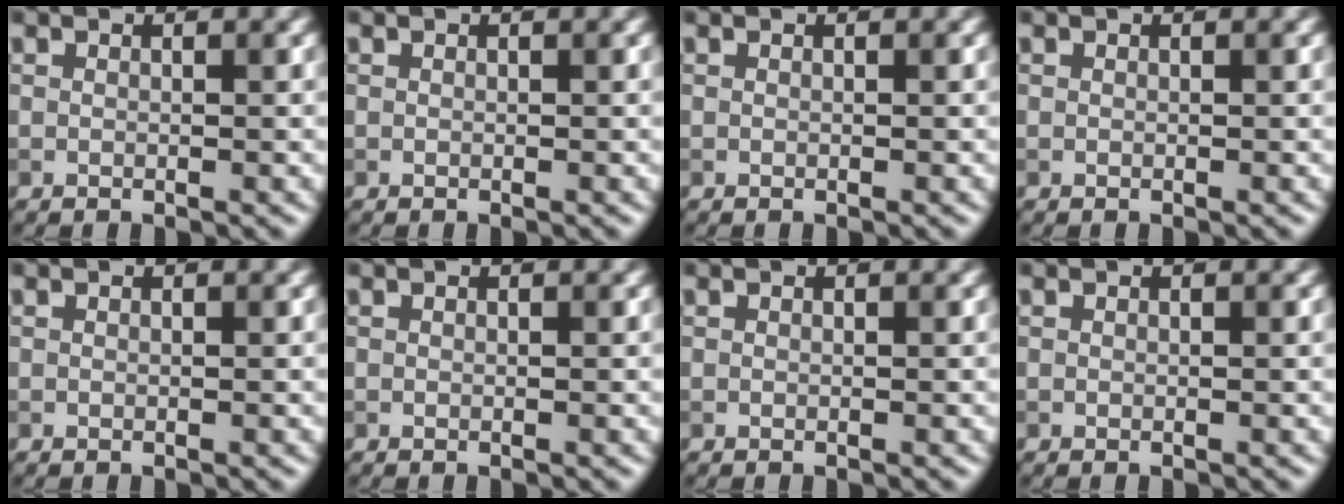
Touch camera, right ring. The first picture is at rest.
{"total": 0.0}
{"total": 0.0}
{"total": 0.0}
{"total": 0.0}
{"total": 0.0}
{"total": 0.0}
{"total": 0.0}